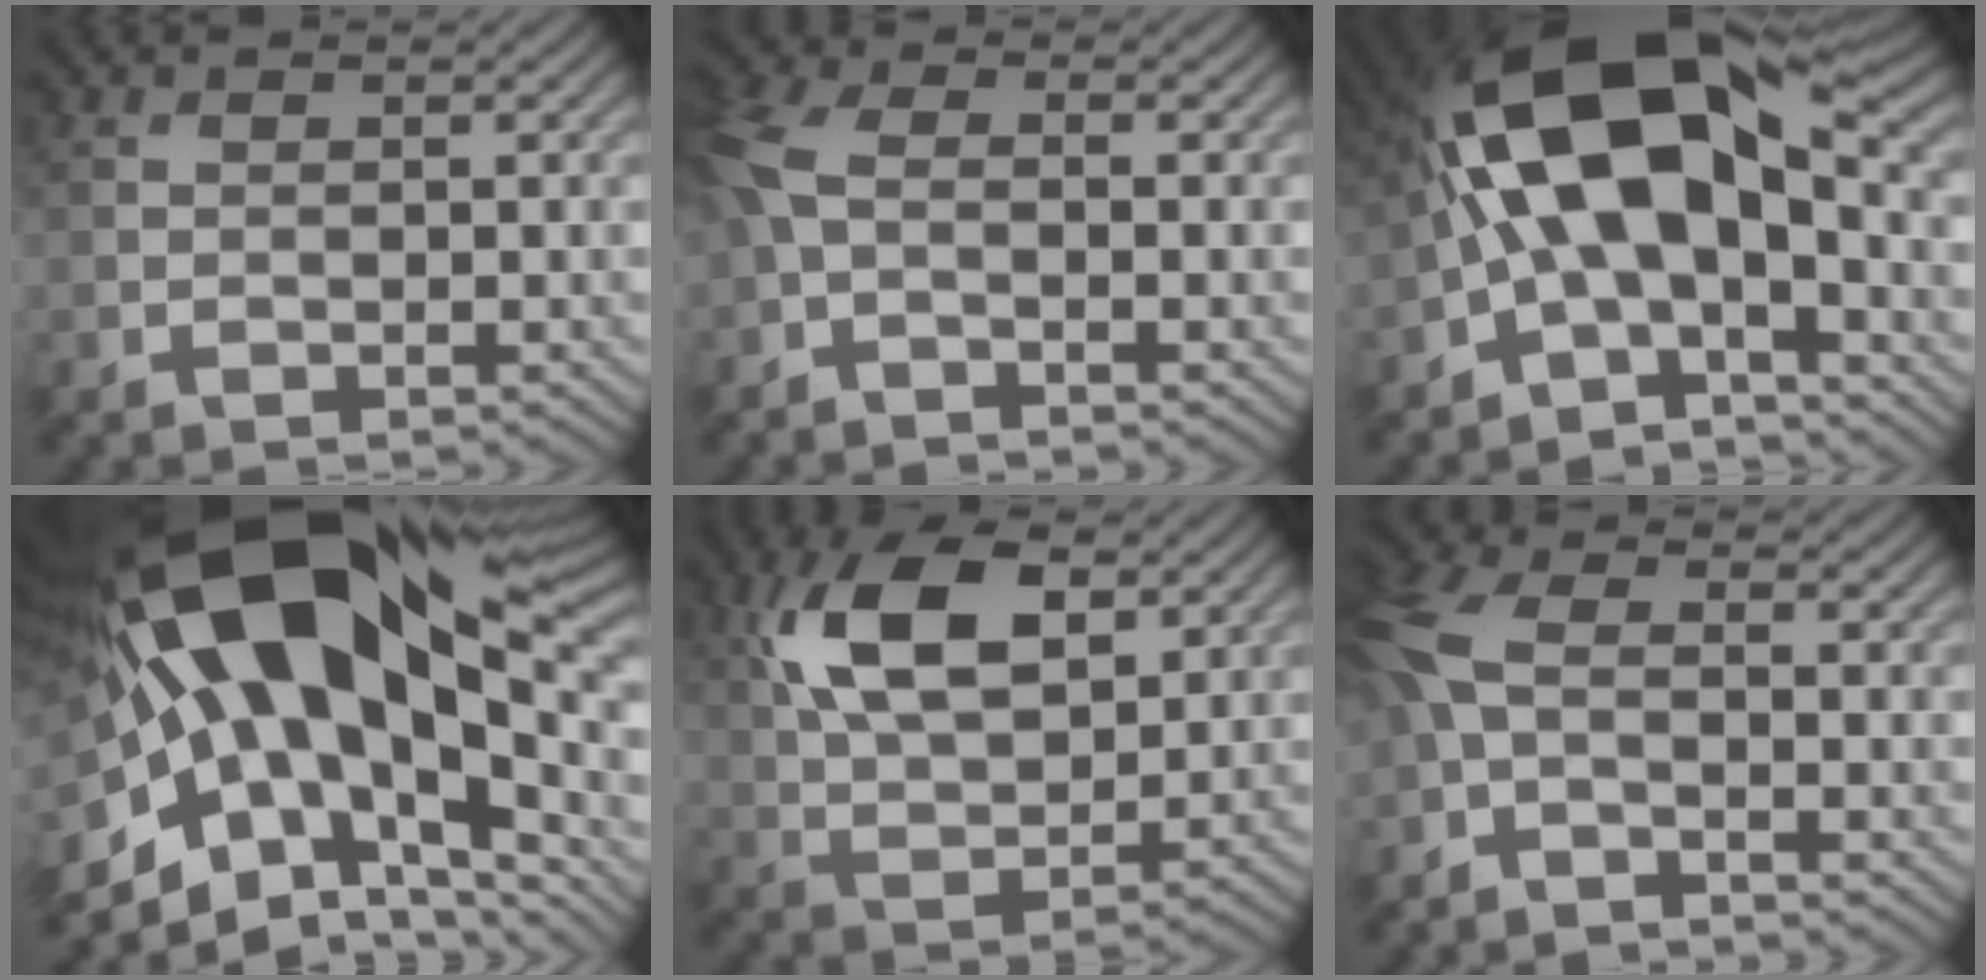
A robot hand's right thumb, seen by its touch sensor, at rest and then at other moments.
{"total": 5.4, "force": [-1.2, 2.7, 4.5], "torque": [-0.123, 0.004, -0.038]}
{"total": 17.1, "force": [0.1, 7.8, 15.2], "torque": [-0.274, 0.023, -0.016]}
{"total": 22.0, "force": [2.0, 11.8, 18.5], "torque": [-0.377, -0.018, 0.048]}
{"total": 12.1, "force": [4.4, 6.4, 9.2], "torque": [-0.198, 0.015, 0.082]}
{"total": 6.0, "force": [-1.7, 2.8, 5.1], "torque": [-0.133, 0.002, -0.049]}